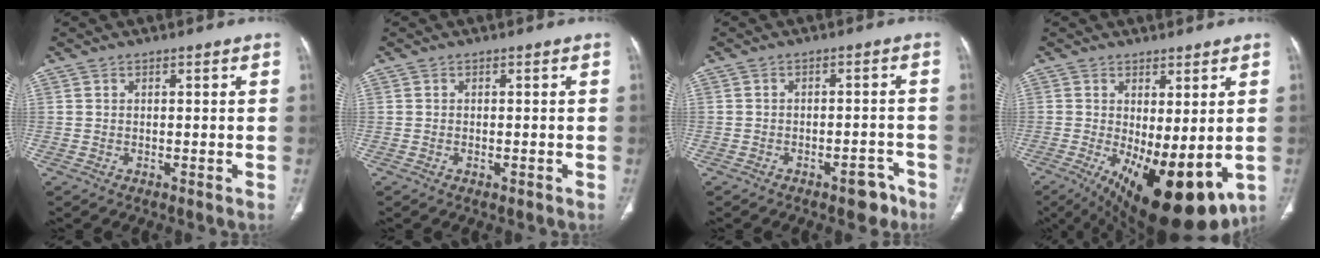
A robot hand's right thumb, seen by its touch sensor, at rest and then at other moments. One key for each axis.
{"total": 0.8, "fx": -0.4, "fy": 0.4, "fz": 0.6, "tx": -0.013, "ty": 0.004, "tz": -0.003}
{"total": 4.8, "fx": -3.2, "fy": 2.4, "fz": 2.6, "tx": -0.015, "ty": 0.027, "tz": -0.037}
{"total": 17.1, "fx": -4.2, "fy": 7.0, "fz": 15.0, "tx": -0.217, "ty": -0.027, "tz": -0.038}